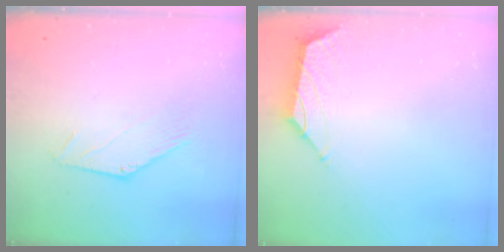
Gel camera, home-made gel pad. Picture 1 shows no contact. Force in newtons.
{"total": 1.5, "press": 1.4, "slide": 0.6}